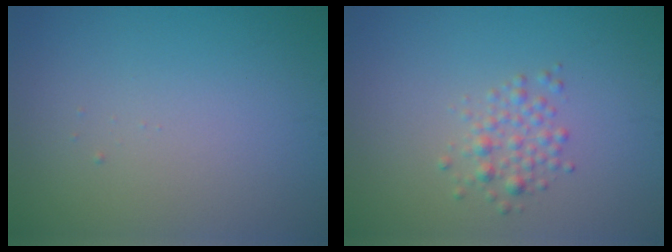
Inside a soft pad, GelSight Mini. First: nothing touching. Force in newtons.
{"total": 1.9, "press": 1.9, "slide": 0.1}